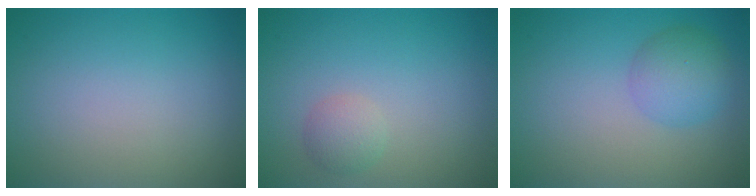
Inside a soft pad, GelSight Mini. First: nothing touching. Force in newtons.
{"total": 1.6, "press": 1.6, "slide": 0.0}
{"total": 3.4, "press": 3.4, "slide": 0.0}